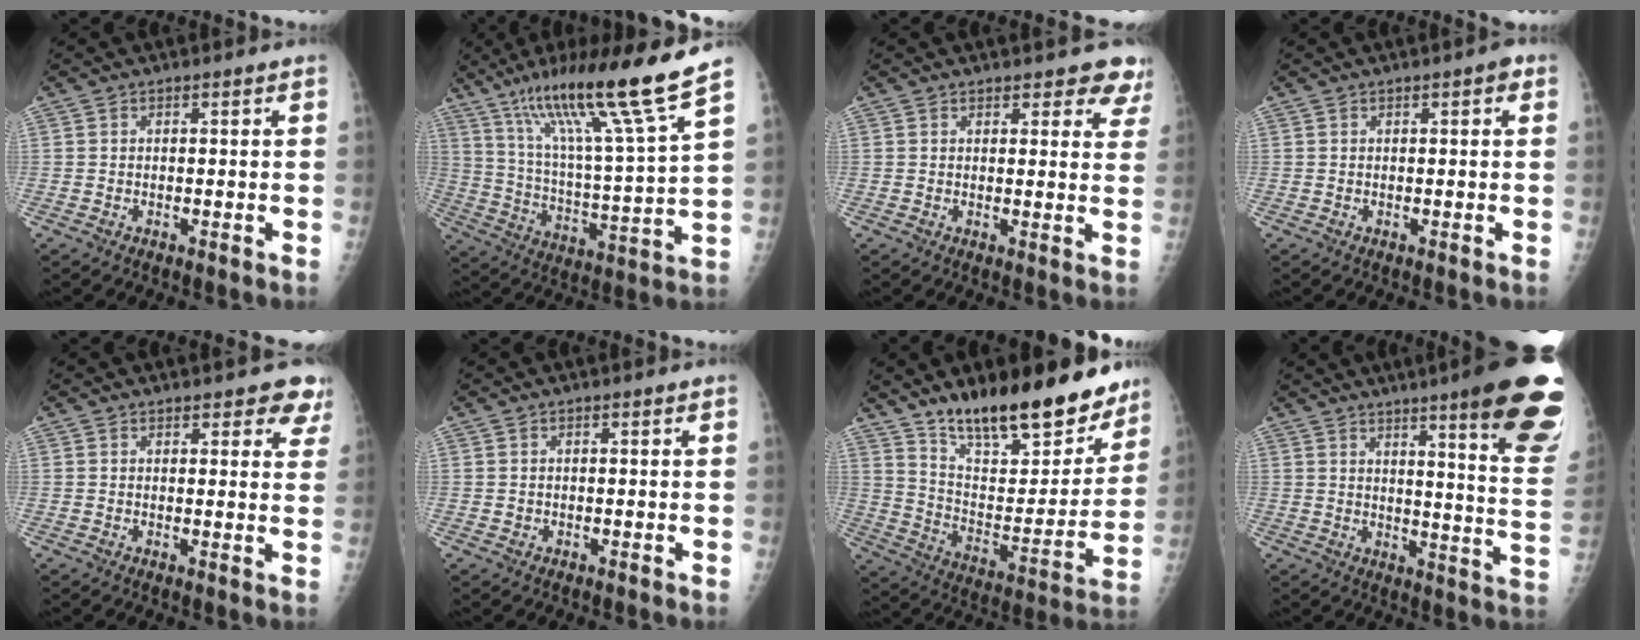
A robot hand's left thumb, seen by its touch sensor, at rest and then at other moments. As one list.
[{"total": 20.2, "force": [14.3, -0.5, 14.2], "torque": [-0.221, -0.074, 0.245]}, {"total": 6.8, "force": [5.8, 2.9, 2.1], "torque": [0.025, -0.025, 0.048]}, {"total": 1.4, "force": [0.6, 0.6, 1.2], "torque": [-0.012, 0.003, 0.004]}, {"total": 6.1, "force": [4.9, 2.7, 2.4], "torque": [0.017, -0.020, 0.043]}, {"total": 0.6, "force": [0.1, 0.5, 0.1], "torque": [0.001, 0.001, 0.002]}, {"total": 24.1, "force": [18.2, 8.8, 13.1], "torque": [-0.155, -0.098, 0.290]}, {"total": 24.7, "force": [15.6, 2.7, 19.0], "torque": [-0.208, -0.081, 0.203]}]